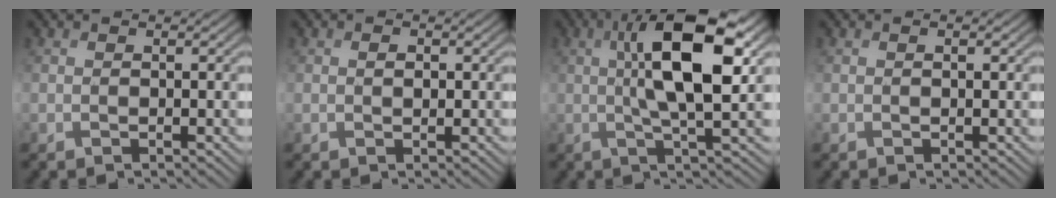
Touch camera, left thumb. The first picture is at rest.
{"total": 1.1, "force": [-0.1, 0.7, 0.8], "torque": [-0.016, -0.002, -0.002]}
{"total": 10.7, "force": [2.0, 3.1, 10.0], "torque": [-0.171, 0.005, 0.029]}
{"total": 0.8, "force": [0.2, 0.2, 0.8], "torque": [-0.008, -0.003, 0.005]}